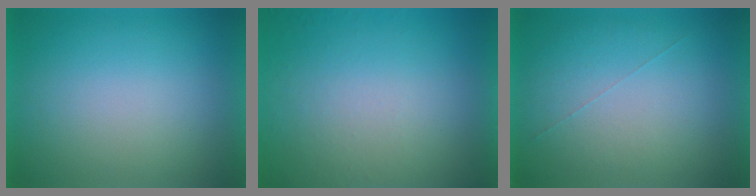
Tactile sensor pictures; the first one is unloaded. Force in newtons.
{"total": 4.7}
{"total": 1.0}